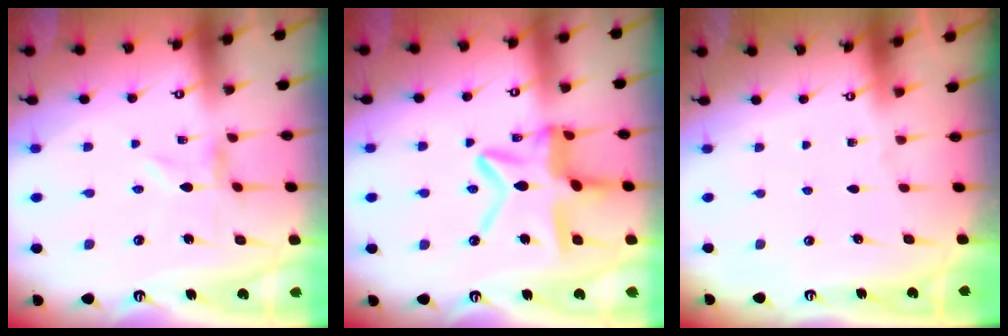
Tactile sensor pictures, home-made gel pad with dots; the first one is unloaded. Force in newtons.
{"total": 15.6, "press": 15.5, "slide": 1.4}
{"total": 0.0}